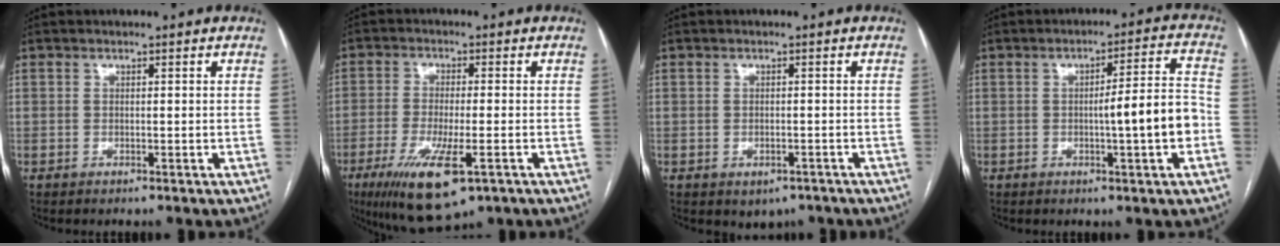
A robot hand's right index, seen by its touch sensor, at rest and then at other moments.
{"total": 11.6, "force": [-5.7, 2.6, 9.8], "torque": [-0.178, -0.030, -0.090]}
{"total": 3.2, "force": [-2.0, 2.1, 1.3], "torque": [-0.010, 0.003, -0.018]}
{"total": 8.6, "force": [-1.8, 0.2, 8.4], "torque": [-0.118, 0.015, -0.025]}